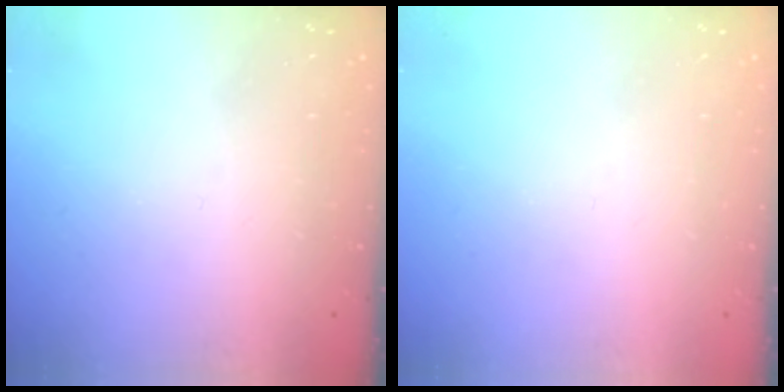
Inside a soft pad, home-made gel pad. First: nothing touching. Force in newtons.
{"total": 0.0}